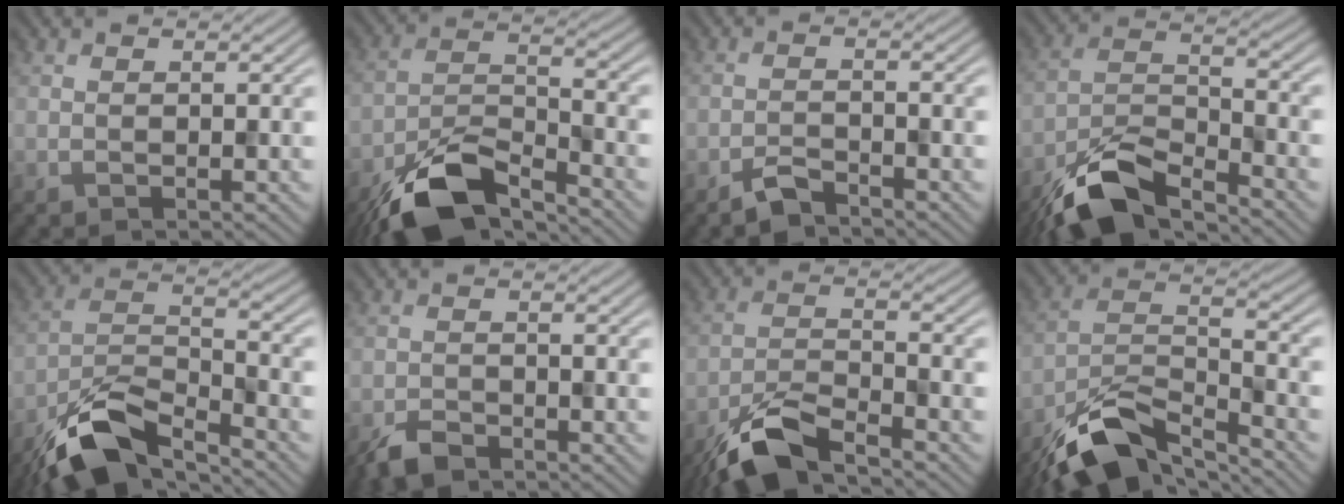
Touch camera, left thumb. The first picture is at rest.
{"total": 11.1, "force": [-8.0, 3.7, 6.7], "torque": [-0.124, -0.006, -0.163]}
{"total": 2.4, "force": [-2.1, 0.4, 1.0], "torque": [-0.019, 0.003, -0.046]}
{"total": 10.1, "force": [-7.6, 3.1, 5.9], "torque": [-0.109, -0.006, -0.158]}
{"total": 11.2, "force": [-8.2, 3.6, 6.8], "torque": [-0.125, -0.004, -0.169]}
{"total": 3.2, "force": [-2.6, 1.2, 1.4], "torque": [-0.027, -0.003, -0.056]}
{"total": 8.0, "force": [-6.0, 2.0, 4.9], "torque": [-0.097, -0.008, -0.125]}
{"total": 11.2, "force": [-8.3, 3.6, 6.6], "torque": [-0.122, -0.006, -0.169]}